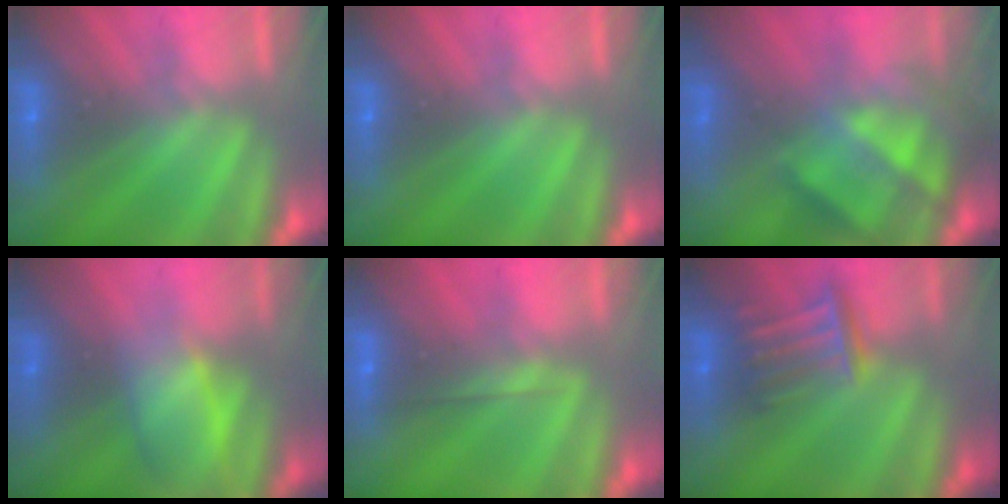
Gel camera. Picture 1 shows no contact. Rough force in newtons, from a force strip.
{"total": 0.0}
{"total": 4.9}
{"total": 2.9}
{"total": 1.9}
{"total": 3.4}